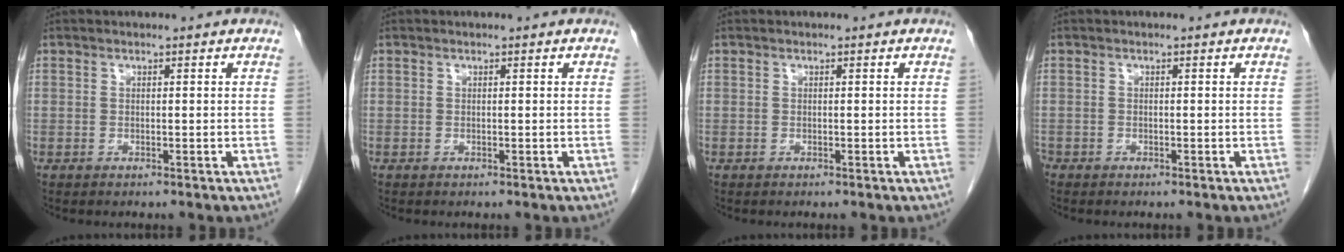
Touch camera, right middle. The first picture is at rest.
{"total": 0.0}
{"total": 0.0}
{"total": 0.9, "force": [-0.8, 0.5, 0.1], "torque": [-0.008, 0.000, -0.016]}